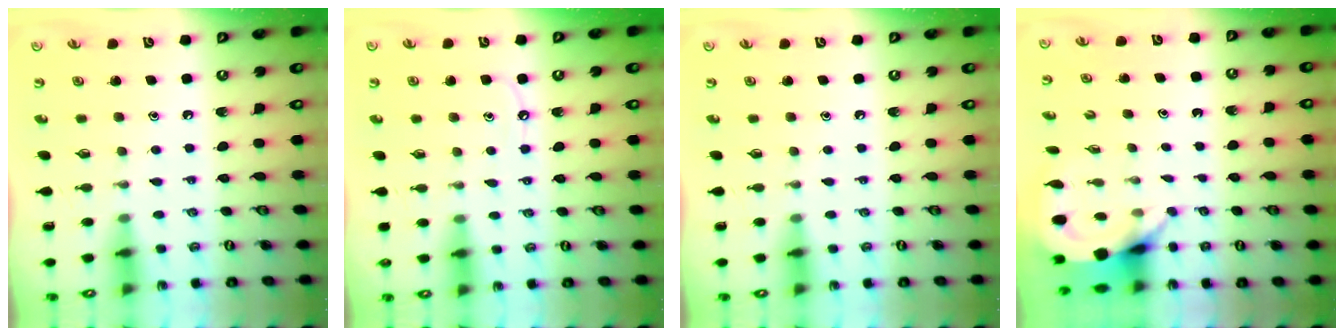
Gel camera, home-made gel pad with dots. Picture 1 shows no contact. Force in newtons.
{"total": 6.8, "press": 6.7, "slide": 0.9}
{"total": 0.0}
{"total": 4.1, "press": 4.1, "slide": 0.3}